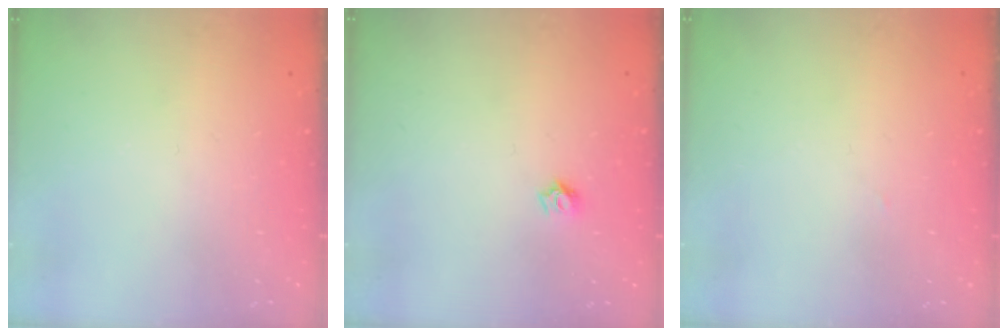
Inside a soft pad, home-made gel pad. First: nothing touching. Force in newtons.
{"total": 5.5, "press": 5.5, "slide": 0.5}
{"total": 1.1, "press": 1.1, "slide": 0.1}